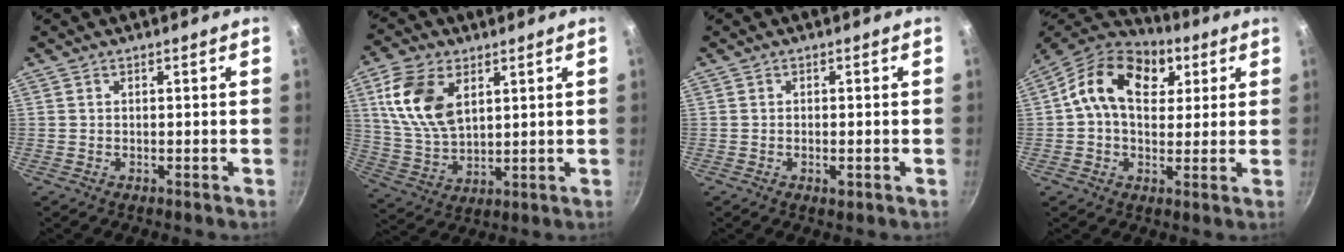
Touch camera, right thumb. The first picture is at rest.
{"total": 13.3, "force": [4.7, 7.9, 9.6], "torque": [-0.178, -0.017, 0.100]}
{"total": 1.8, "force": [-0.6, 0.8, 1.5], "torque": [-0.029, 0.000, -0.011]}
{"total": 16.7, "force": [4.9, 11.5, 11.0], "torque": [-0.151, 0.007, 0.064]}